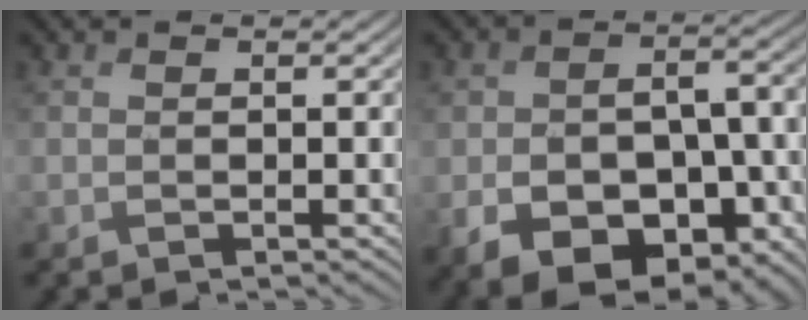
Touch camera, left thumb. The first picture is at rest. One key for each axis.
{"total": 12.2, "fx": -5.2, "fy": 7.9, "fz": 7.7, "tx": -0.133, "ty": -0.040, "tz": -0.071}